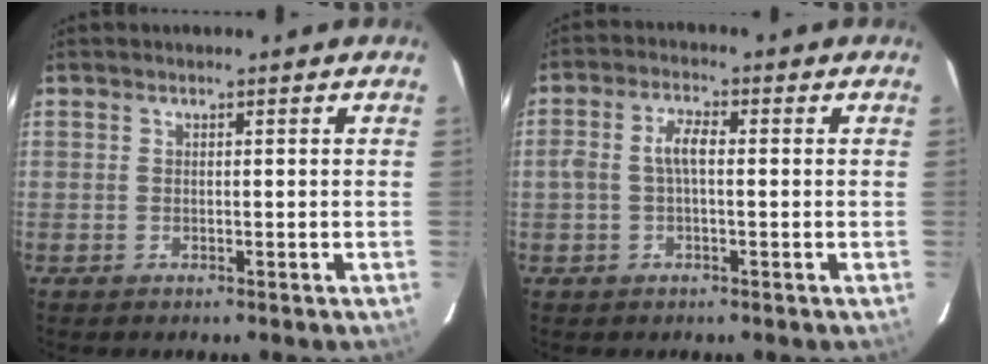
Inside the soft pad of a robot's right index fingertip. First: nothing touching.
{"total": 4.2, "force": [-0.2, 1.6, 3.9], "torque": [-0.078, 0.011, -0.004]}